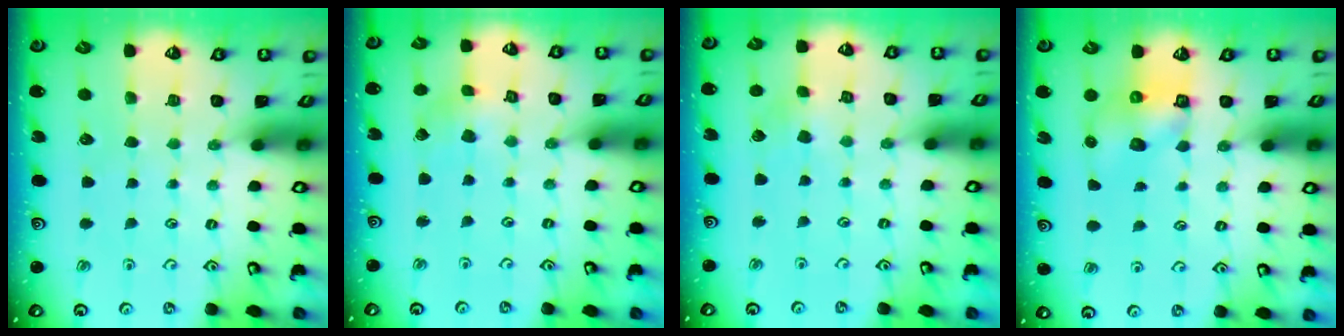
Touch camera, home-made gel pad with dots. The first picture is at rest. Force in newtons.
{"total": 2.6, "press": 2.6, "slide": 0.3}
{"total": 3.4, "press": 3.3, "slide": 0.4}
{"total": 6.2, "press": 6.1, "slide": 0.7}